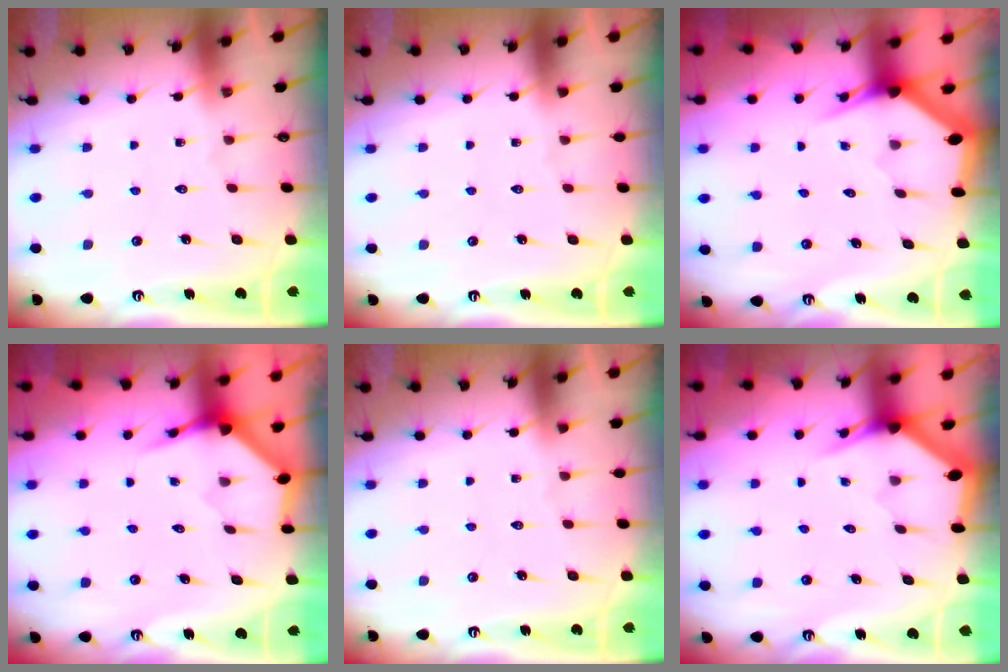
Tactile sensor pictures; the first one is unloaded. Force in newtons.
{"total": 0.0}
{"total": 3.1, "press": 3.1, "slide": 0.0}
{"total": 3.8, "press": 3.8, "slide": 0.1}
{"total": 0.0}
{"total": 3.0, "press": 3.0, "slide": 0.0}